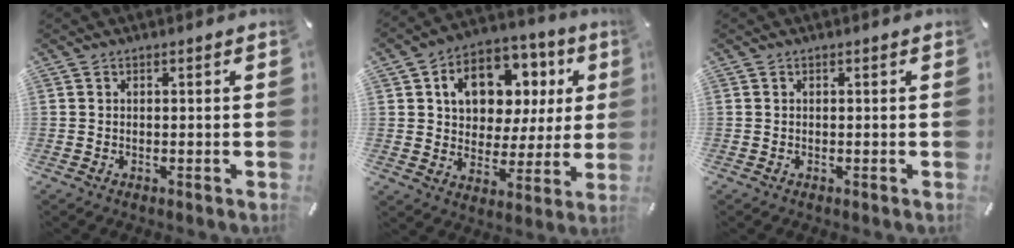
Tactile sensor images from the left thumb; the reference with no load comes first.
{"total": 13.8, "force": [5.1, 10.5, 7.3], "torque": [-0.121, -0.018, 0.097]}
{"total": 0.0}